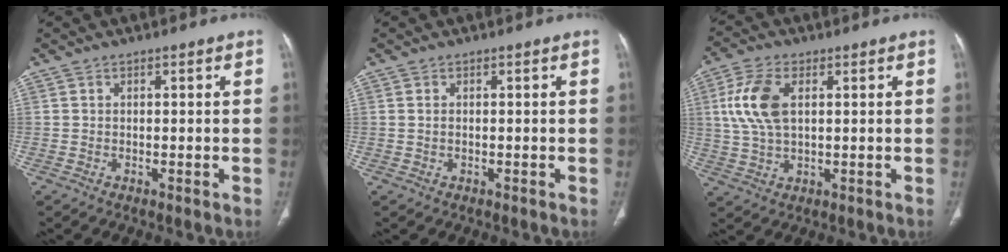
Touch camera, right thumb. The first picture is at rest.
{"total": 0.6, "force": [0.1, 0.3, 0.5], "torque": [-0.014, 0.001, 0.004]}
{"total": 9.7, "force": [2.2, 5.2, 7.8], "torque": [-0.174, 0.005, 0.045]}